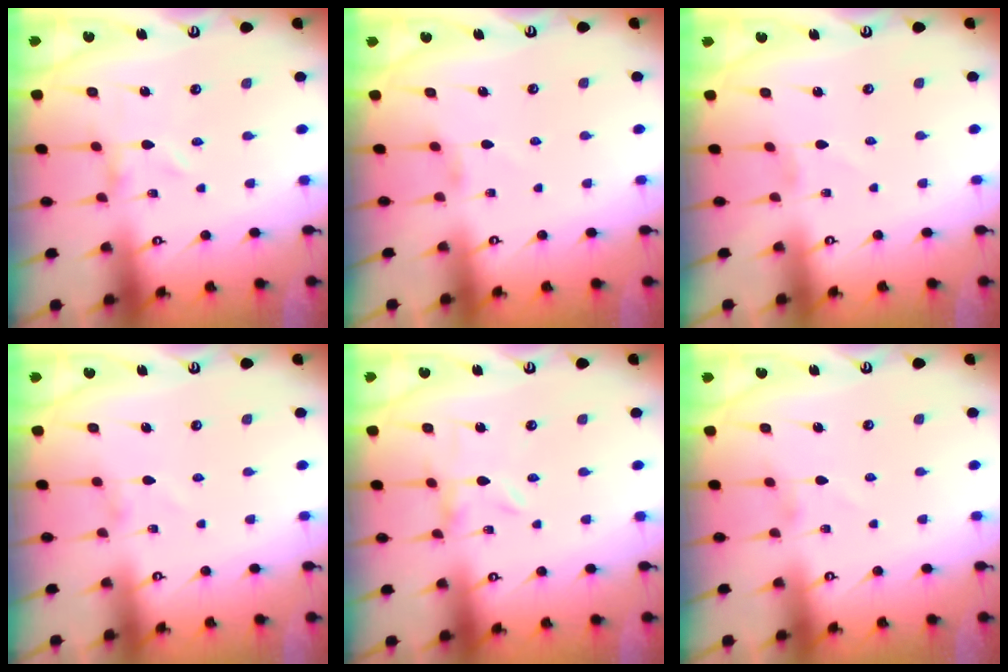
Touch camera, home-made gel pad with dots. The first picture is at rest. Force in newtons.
{"total": 1.8, "press": 1.8, "slide": 0.4}
{"total": 0.6, "press": 0.6, "slide": 0.2}
{"total": 0.0}
{"total": 0.0}
{"total": 1.5, "press": 1.5, "slide": 0.4}